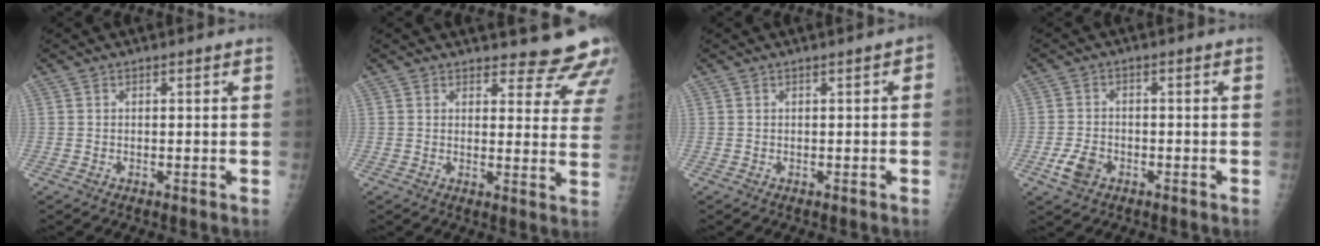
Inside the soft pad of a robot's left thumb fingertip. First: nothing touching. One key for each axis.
{"total": 11.1, "fx": 10.5, "fy": 2.7, "fz": 1.9, "tx": 0.019, "ty": -0.088, "tz": 0.101}
{"total": 1.1, "fx": 0.0, "fy": 0.5, "fz": 1.0, "tx": -0.003, "ty": 0.006, "tz": -0.004}
{"total": 4.4, "fx": -2.1, "fy": 3.0, "fz": 2.4, "tx": -0.045, "ty": 0.010, "tz": -0.038}